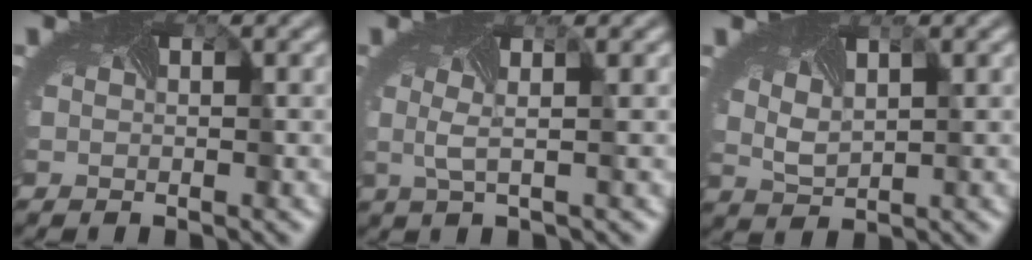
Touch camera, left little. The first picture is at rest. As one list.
[{"total": 1.5, "force": [0.2, -0.3, 1.5], "torque": [-0.037, 0.000, 0.001]}, {"total": 2.0, "force": [1.2, 0.8, 1.4], "torque": [-0.030, 0.001, 0.026]}]